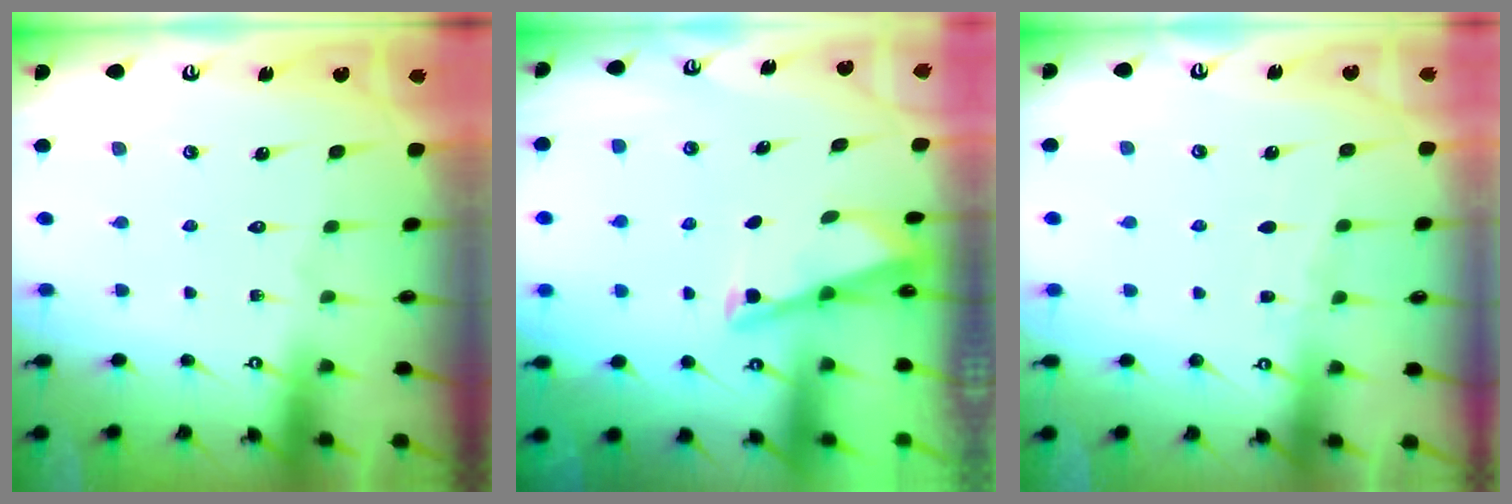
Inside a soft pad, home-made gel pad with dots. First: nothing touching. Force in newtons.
{"total": 2.8, "press": 2.8, "slide": 0.3}
{"total": 3.2, "press": 3.1, "slide": 0.3}